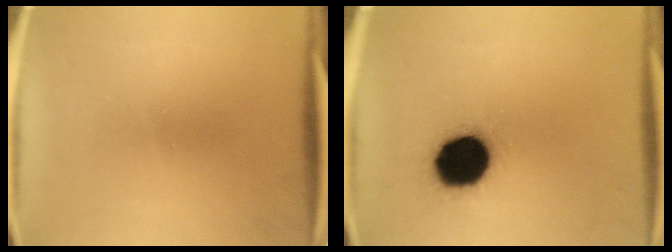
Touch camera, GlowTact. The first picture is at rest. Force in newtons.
{"total": 16.8}